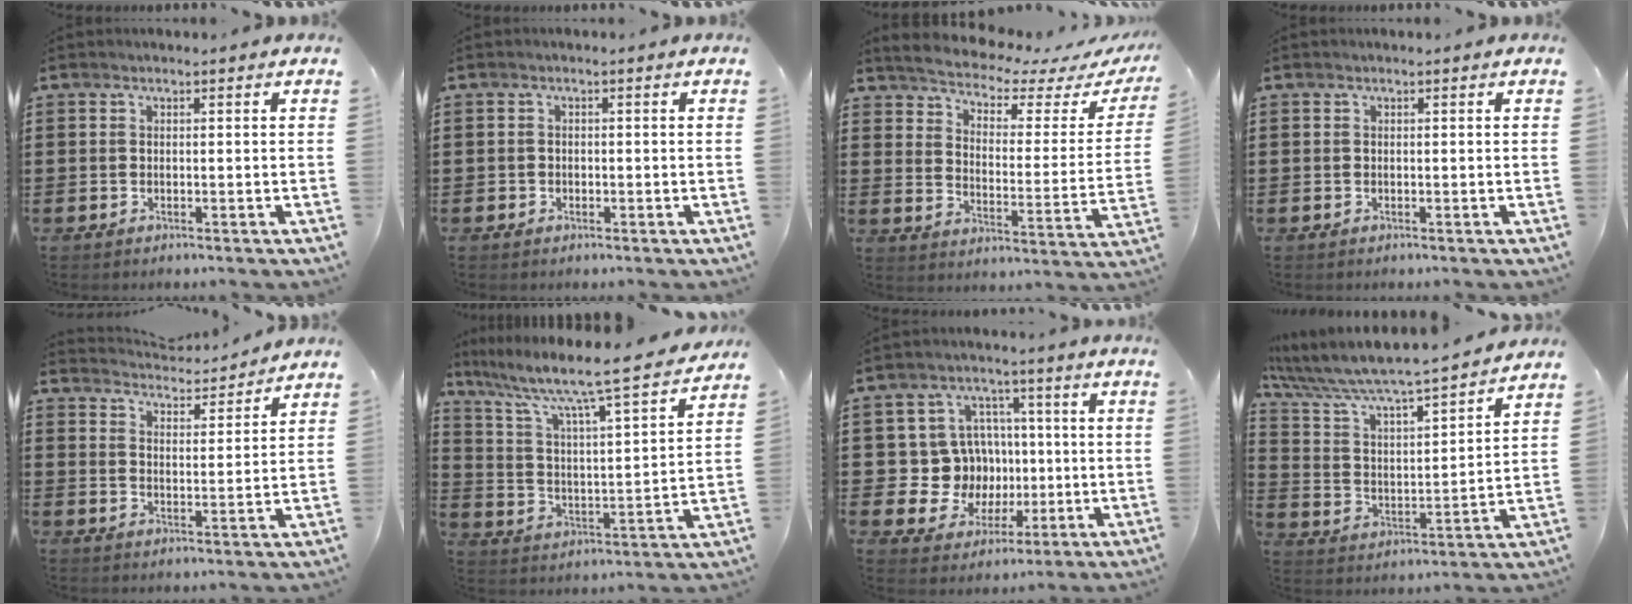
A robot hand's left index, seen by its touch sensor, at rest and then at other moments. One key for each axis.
{"total": 0.9, "fx": -0.4, "fy": 0.8, "fz": 0.1, "tx": -0.005, "ty": 0.003, "tz": -0.010}
{"total": 3.8, "fx": 3.6, "fy": 0.3, "fz": 1.0, "tx": -0.046, "ty": -0.034, "tz": 0.053}
{"total": 0.0}
{"total": 4.0, "fx": 3.9, "fy": -0.2, "fz": 0.1, "tx": -0.023, "ty": -0.030, "tz": 0.066}
{"total": 8.2, "fx": 6.9, "fy": 0.1, "fz": 4.5, "tx": -0.111, "ty": -0.062, "tz": 0.102}
{"total": 9.9, "fx": 0.6, "fy": 9.5, "fz": 2.7, "tx": -0.077, "ty": 0.005, "tz": 0.025}
{"total": 7.2, "fx": 6.6, "fy": 0.5, "fz": 2.8, "tx": -0.087, "ty": -0.055, "tz": 0.106}